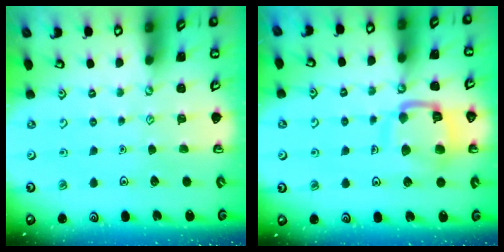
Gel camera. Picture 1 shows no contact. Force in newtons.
{"total": 13.3, "press": 13.2, "slide": 1.5}